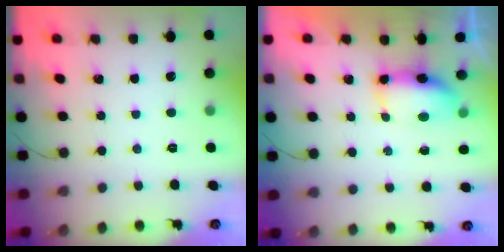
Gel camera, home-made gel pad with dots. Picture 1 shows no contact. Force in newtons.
{"total": 8.1, "press": 7.5, "slide": 3.2}